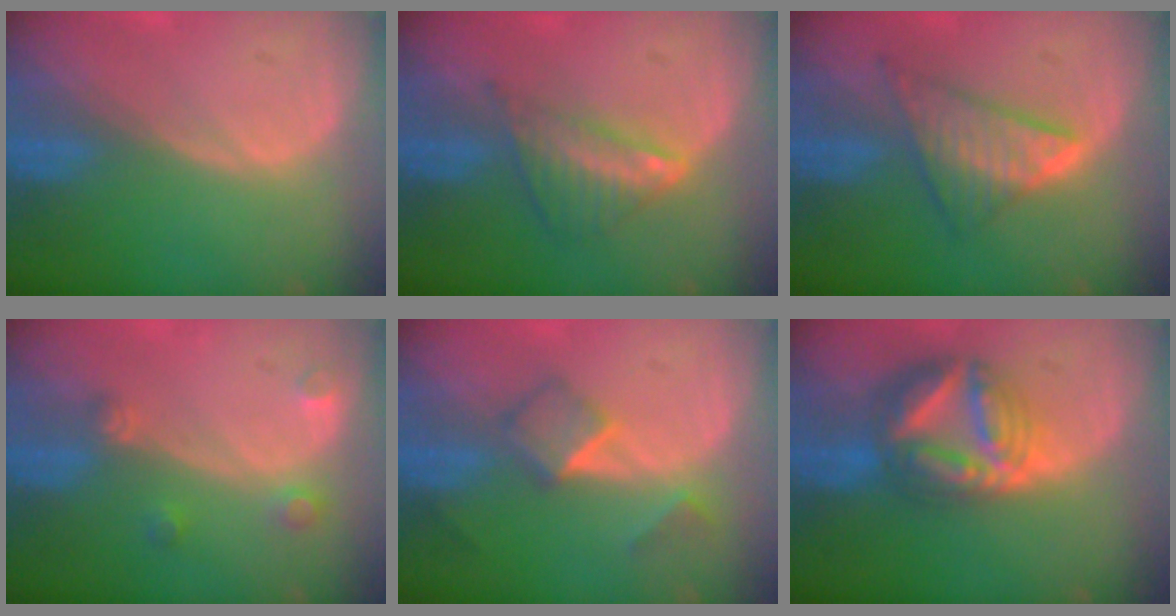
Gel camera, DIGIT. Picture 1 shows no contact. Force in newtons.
{"total": 6.1, "press": 5.3, "slide": 3.0}
{"total": 6.4, "press": 6.4, "slide": 0.1}
{"total": 2.6, "press": 2.6, "slide": 0.3}
{"total": 5.4, "press": 4.7, "slide": 2.5}
{"total": 9.0, "press": 8.9, "slide": 0.8}